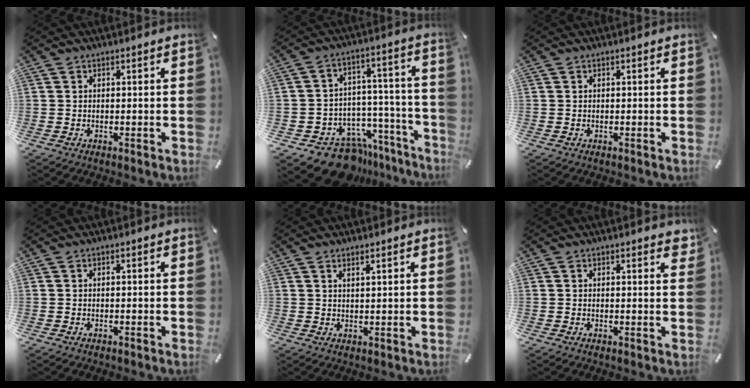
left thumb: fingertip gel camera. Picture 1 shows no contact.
{"total": 14.0, "force": [-10.2, 8.2, 4.9], "torque": [-0.069, 0.061, -0.168]}
{"total": 0.0}
{"total": 0.0}
{"total": 1.5, "force": [1.3, -0.2, 0.7], "torque": [-0.015, -0.003, 0.023]}
{"total": 1.3, "force": [0.9, 0.5, 0.9], "torque": [-0.003, -0.004, 0.012]}